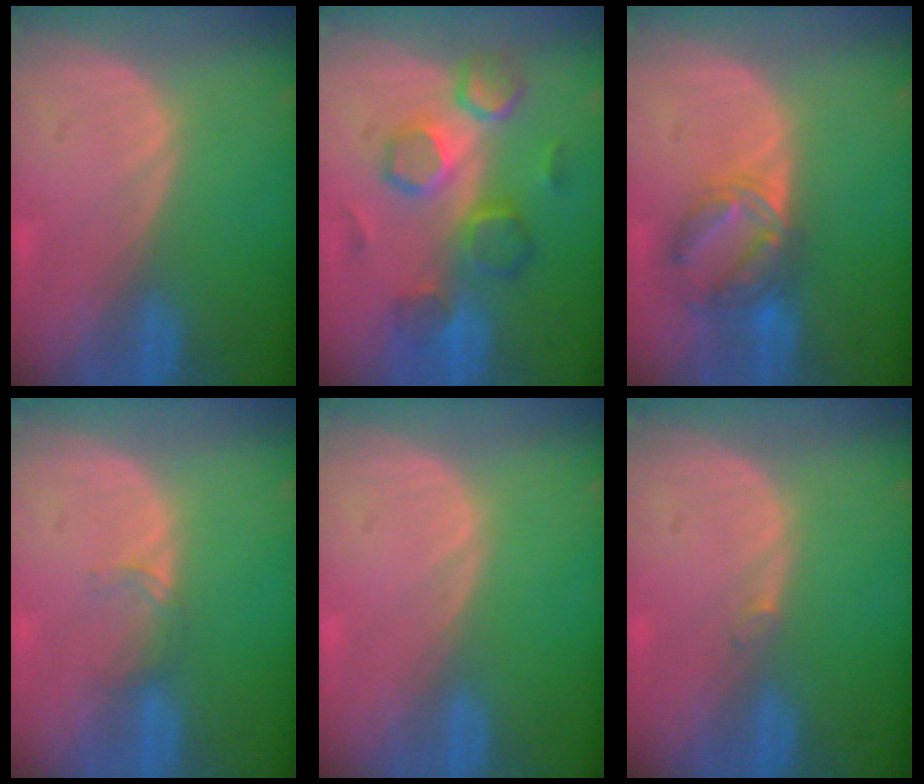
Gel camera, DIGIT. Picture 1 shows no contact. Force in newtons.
{"total": 8.3, "press": 8.2, "slide": 1.4}
{"total": 6.8, "press": 6.3, "slide": 2.4}
{"total": 1.5, "press": 1.5, "slide": 0.2}
{"total": 0.0}
{"total": 0.6, "press": 0.5, "slide": 0.3}